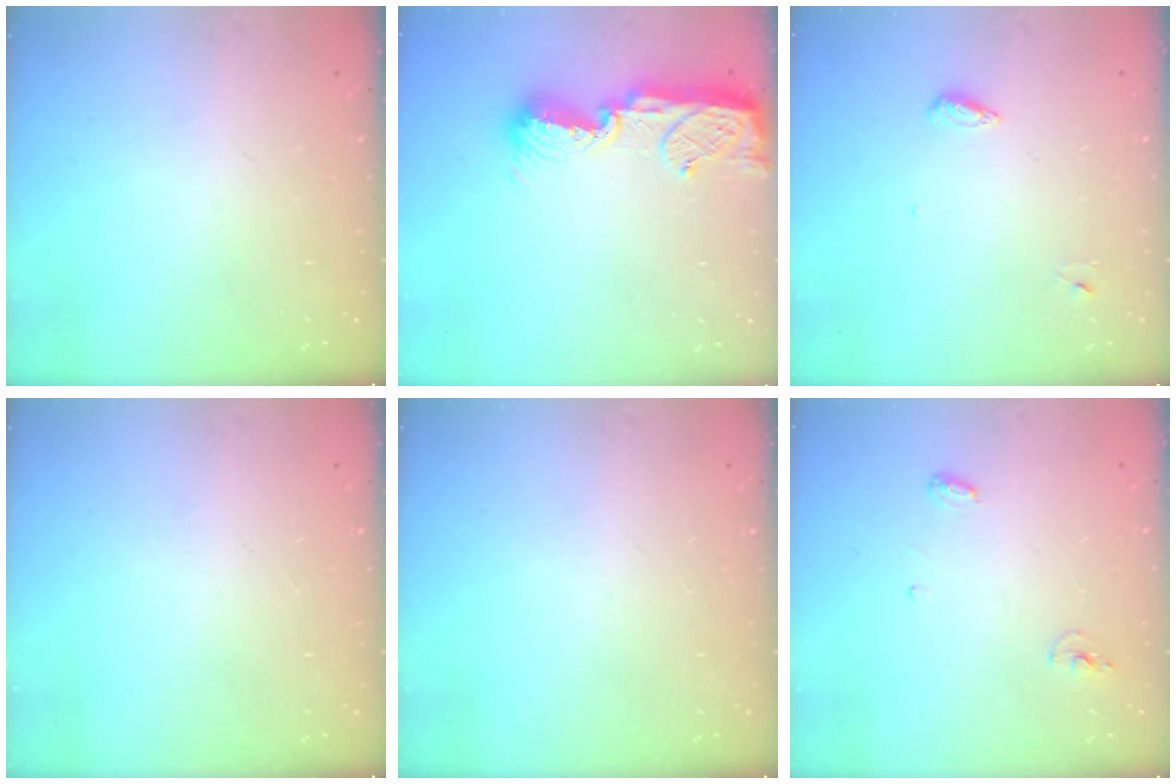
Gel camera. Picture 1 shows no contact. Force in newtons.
{"total": 11.6, "press": 11.5, "slide": 1.1}
{"total": 4.6, "press": 4.4, "slide": 1.0}
{"total": 0.0}
{"total": 0.0}
{"total": 5.4, "press": 5.2, "slide": 1.4}